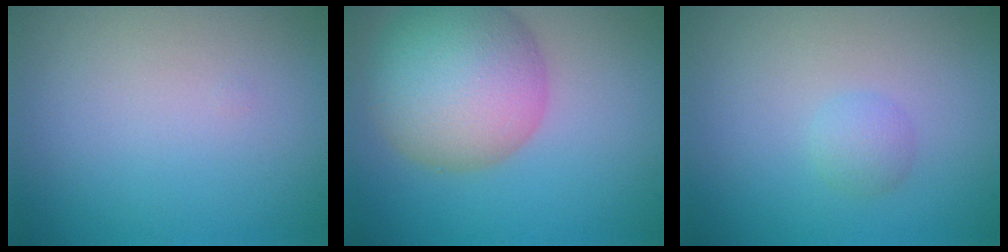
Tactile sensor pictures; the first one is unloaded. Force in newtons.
{"total": 9.2, "press": 9.2, "slide": 0.5}
{"total": 1.3, "press": 1.3, "slide": 0.0}